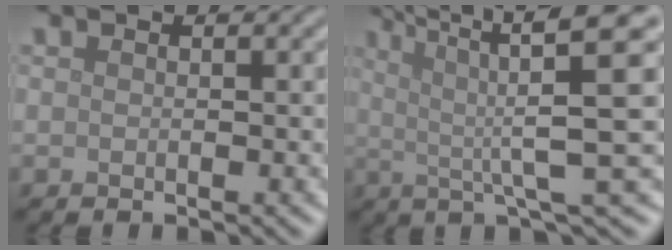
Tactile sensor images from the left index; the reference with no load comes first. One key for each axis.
{"total": 10.5, "fx": 2.6, "fy": 1.5, "fz": 10.1, "tx": -0.138, "ty": 0.024, "tz": 0.041}